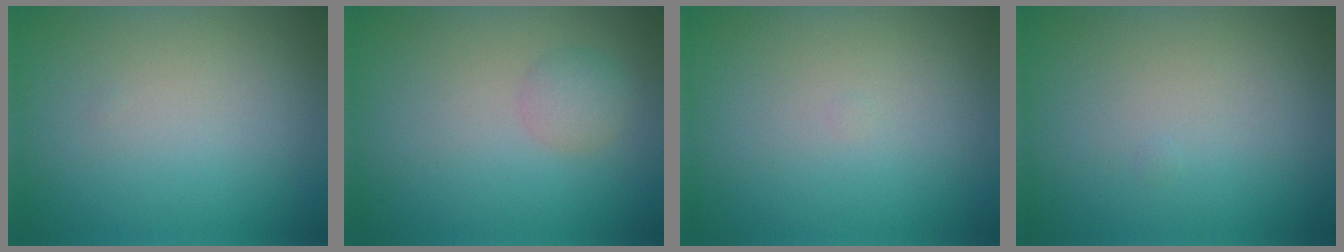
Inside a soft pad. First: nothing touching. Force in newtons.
{"total": 1.5, "press": 1.5, "slide": 0.0}
{"total": 0.0}
{"total": 0.0}